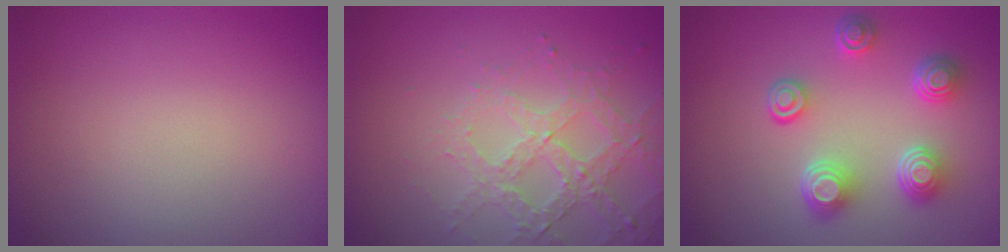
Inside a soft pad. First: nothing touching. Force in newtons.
{"total": 3.1, "press": 3.1, "slide": 0.6}
{"total": 4.9, "press": 3.7, "slide": 3.3}